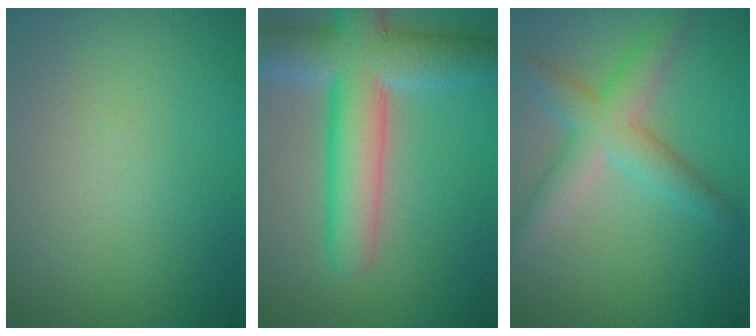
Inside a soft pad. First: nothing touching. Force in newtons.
{"total": 8.9, "press": 8.9, "slide": 0.5}
{"total": 4.6, "press": 4.6, "slide": 0.2}